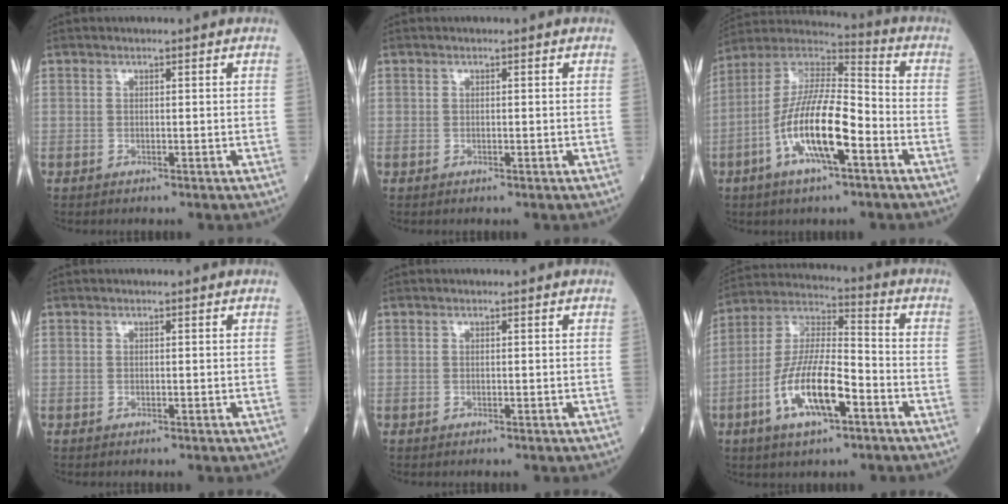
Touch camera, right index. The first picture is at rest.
{"total": 0.0}
{"total": 14.7, "force": [-5.1, 3.2, 13.4], "torque": [-0.262, 0.004, -0.095]}
{"total": 0.0}
{"total": 0.0}
{"total": 13.5, "force": [-5.3, 3.6, 11.9], "torque": [-0.243, 0.000, -0.098]}